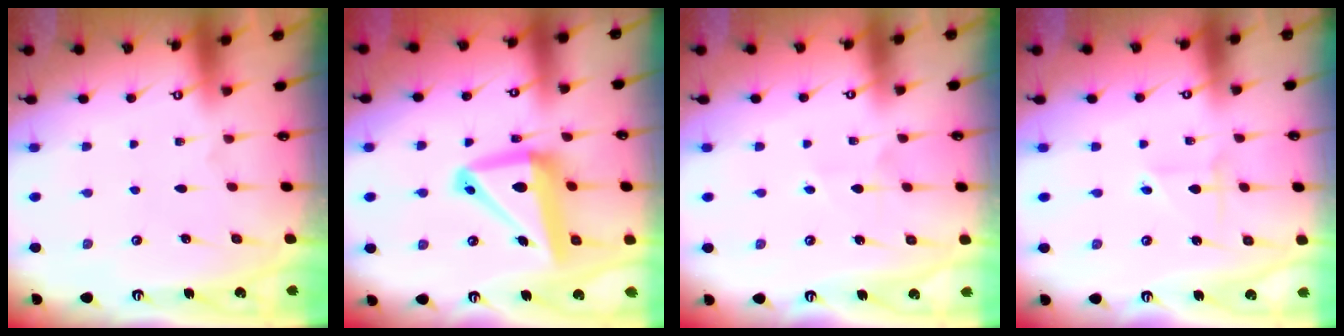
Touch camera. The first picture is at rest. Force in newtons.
{"total": 15.3, "press": 15.1, "slide": 1.9}
{"total": 4.3, "press": 4.3, "slide": 0.5}
{"total": 2.3, "press": 2.3, "slide": 0.2}